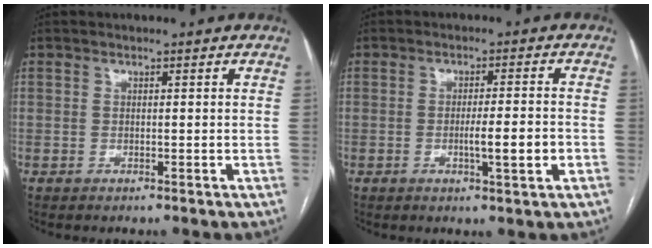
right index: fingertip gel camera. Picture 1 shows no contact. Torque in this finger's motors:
{"motor_torque": [0.87, -0.28, 0.49, 0.08]}